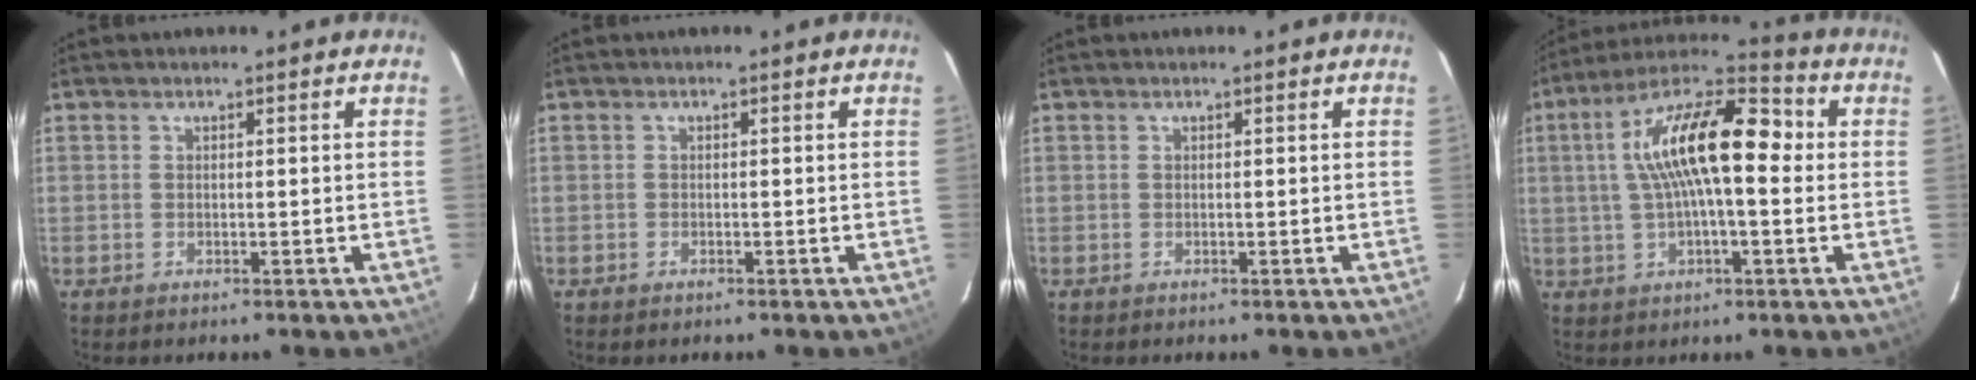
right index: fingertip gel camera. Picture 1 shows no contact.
{"total": 0.7, "force": [-0.6, 0.4, 0.2], "torque": [-0.002, 0.000, -0.010]}
{"total": 0.0}
{"total": 17.0, "force": [2.0, 6.1, 15.7], "torque": [-0.278, 0.027, 0.020]}